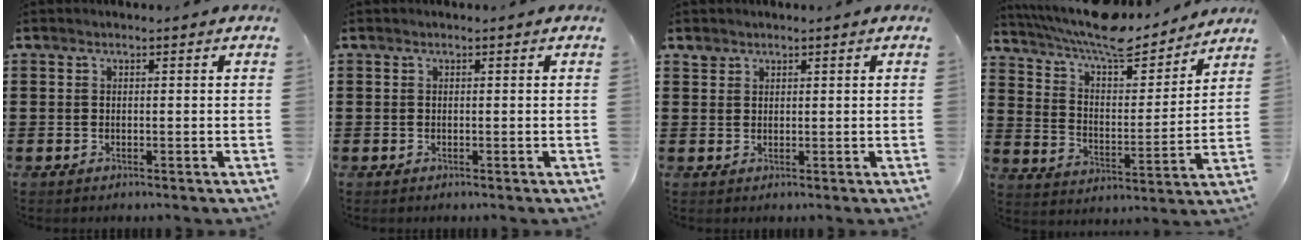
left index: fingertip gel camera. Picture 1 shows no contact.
{"total": 0.0}
{"total": 1.4, "force": [1.2, 0.7, 0.1], "torque": [-0.006, 0.002, 0.024]}
{"total": 9.3, "force": [8.3, 1.8, 3.8], "torque": [-0.100, -0.049, 0.144]}